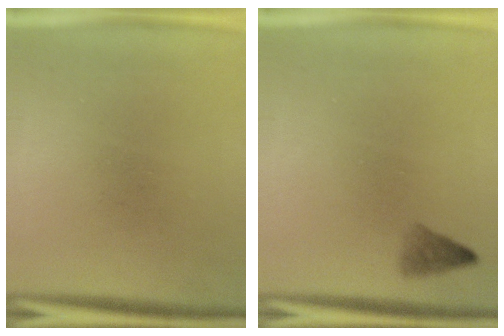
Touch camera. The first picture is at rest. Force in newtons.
{"total": 1.6}